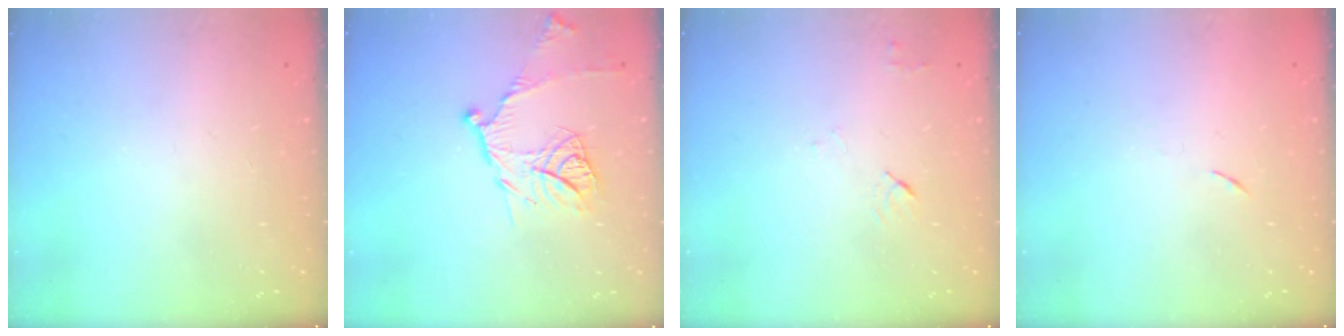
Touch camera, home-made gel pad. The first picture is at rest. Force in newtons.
{"total": 12.4, "press": 12.4, "slide": 1.0}
{"total": 4.6, "press": 4.5, "slide": 0.6}
{"total": 3.7, "press": 3.6, "slide": 0.7}